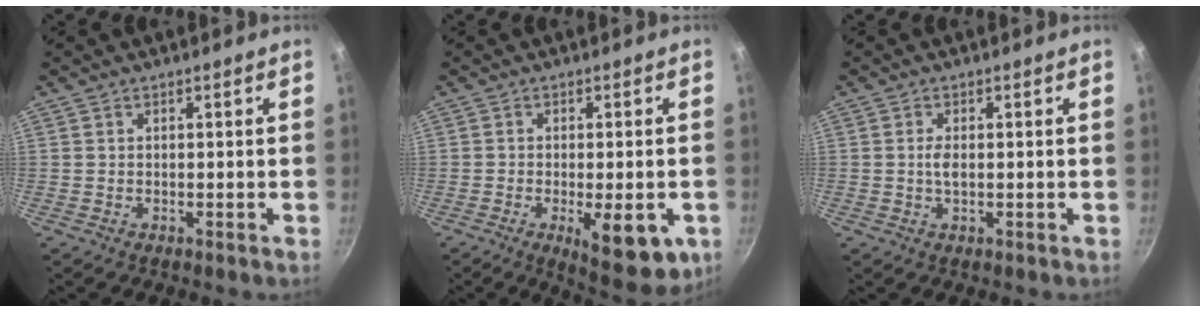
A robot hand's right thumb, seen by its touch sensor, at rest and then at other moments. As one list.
[{"total": 11.8, "force": [-4.1, 4.3, 10.1], "torque": [-0.127, -0.007, -0.048]}, {"total": 2.1, "force": [0.0, 1.0, 1.9], "torque": [-0.039, 0.001, -0.002]}]